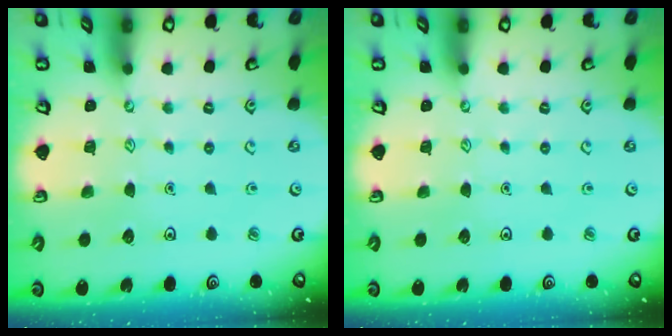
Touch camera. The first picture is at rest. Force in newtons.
{"total": 0.0}